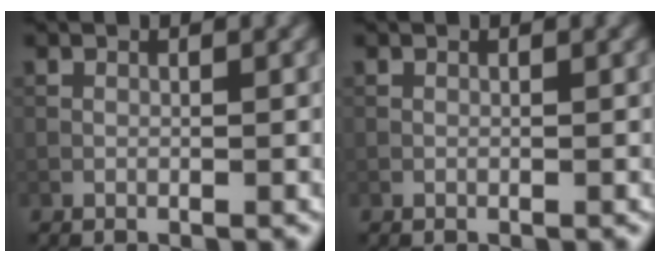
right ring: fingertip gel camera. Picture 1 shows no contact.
{"total": 0.0}